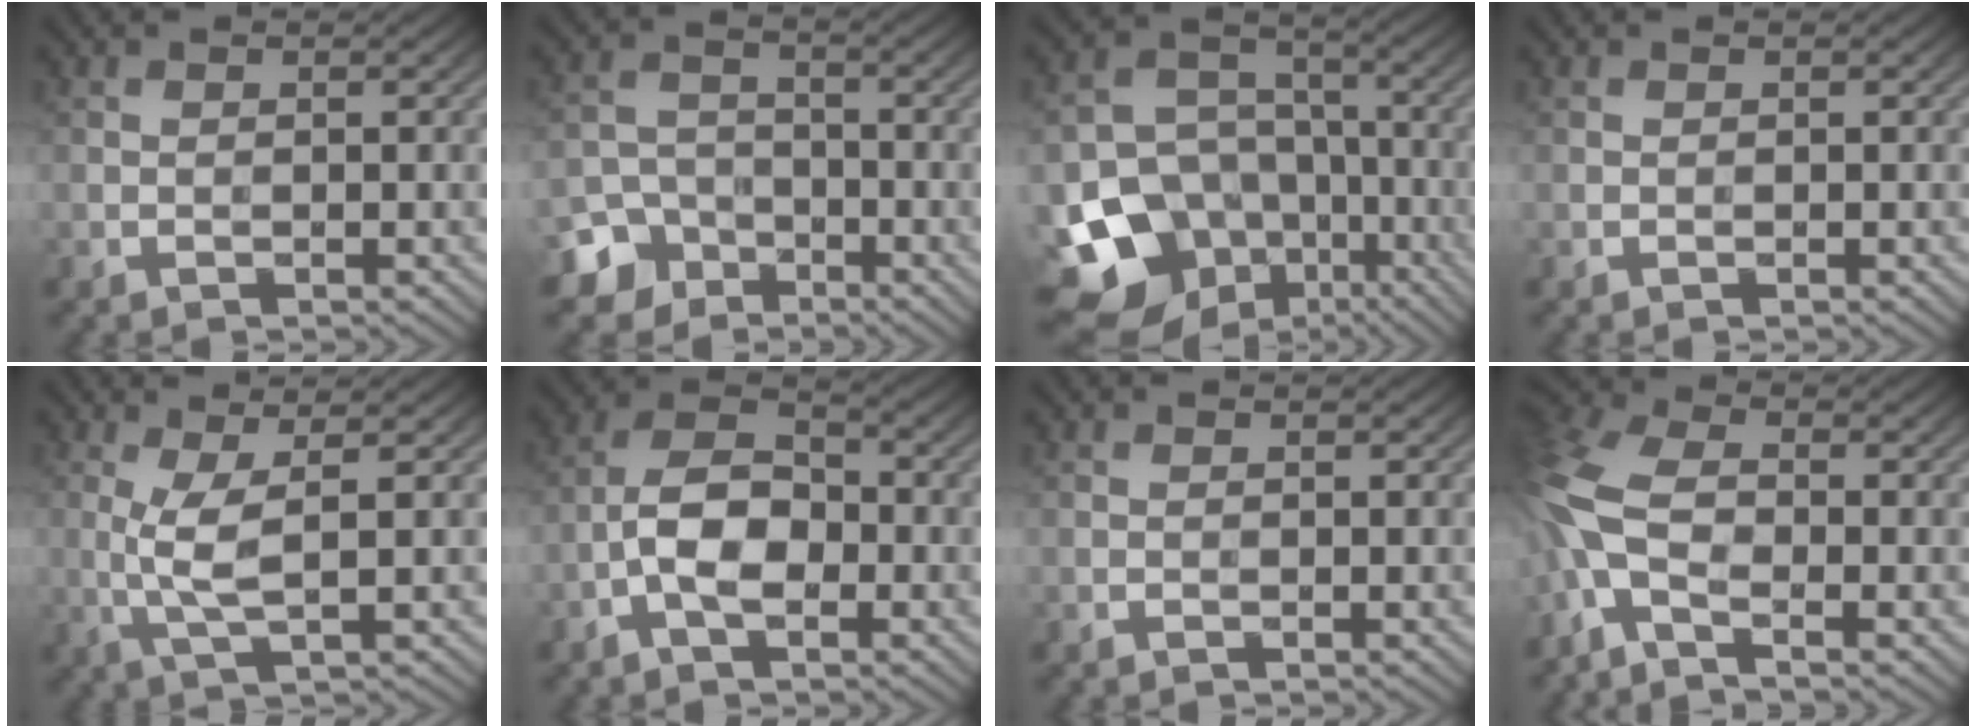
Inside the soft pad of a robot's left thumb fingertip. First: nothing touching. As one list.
[{"total": 5.3, "force": [-3.7, 3.6, 1.3], "torque": [-0.022, -0.007, -0.080]}, {"total": 16.8, "force": [-8.1, 13.3, 6.3], "torque": [-0.163, -0.046, -0.129]}, {"total": 0.0}, {"total": 4.2, "force": [1.0, 0.3, 4.1], "torque": [-0.097, 0.003, 0.018]}, {"total": 6.3, "force": [-1.9, 2.9, 5.2], "torque": [-0.101, 0.016, -0.046]}, {"total": 0.7, "force": [0.5, -0.5, -0.1], "torque": [0.001, 0.001, 0.010]}, {"total": 7.4, "force": [-1.7, 3.1, 6.5], "torque": [-0.174, 0.003, -0.060]}]